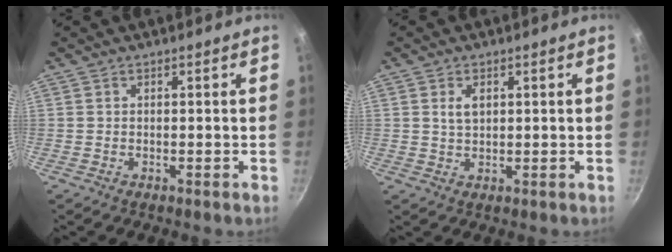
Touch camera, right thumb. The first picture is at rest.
{"total": 3.0, "force": [0.9, 1.8, 2.2], "torque": [-0.033, -0.002, 0.019]}